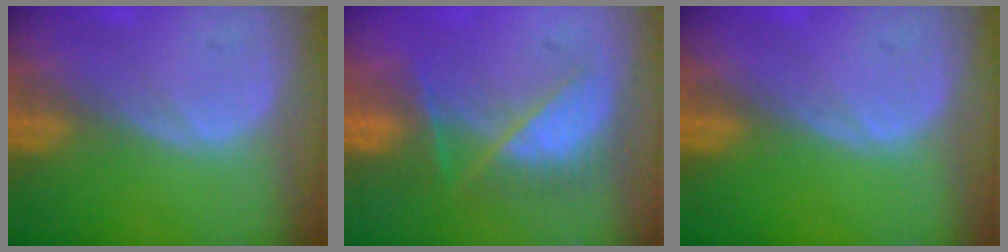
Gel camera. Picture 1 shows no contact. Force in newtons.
{"total": 7.2, "press": 7.0, "slide": 1.7}
{"total": 0.0}